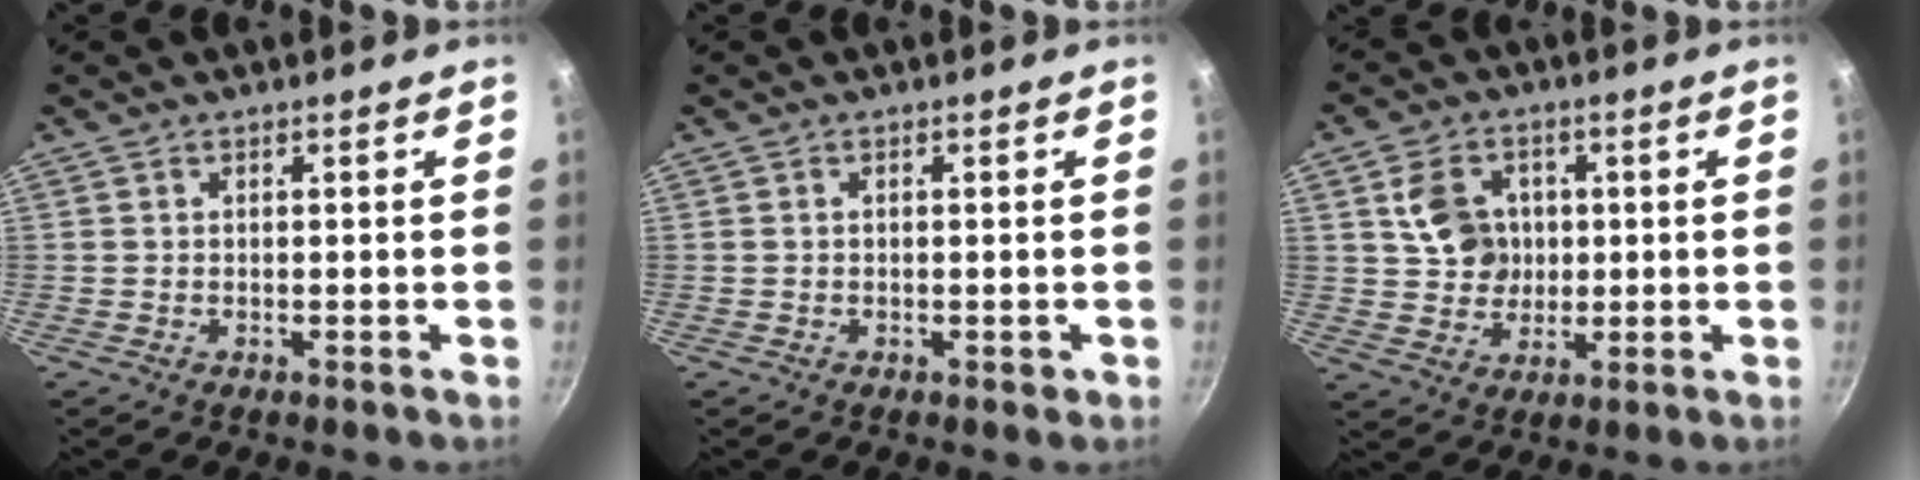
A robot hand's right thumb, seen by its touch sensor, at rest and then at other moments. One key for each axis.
{"total": 0.9, "fx": -0.1, "fy": 0.4, "fz": 0.8, "tx": -0.010, "ty": 0.001, "tz": 0.000}
{"total": 8.8, "fx": 1.9, "fy": 7.4, "fz": 4.3, "tx": -0.048, "ty": -0.001, "tz": 0.034}